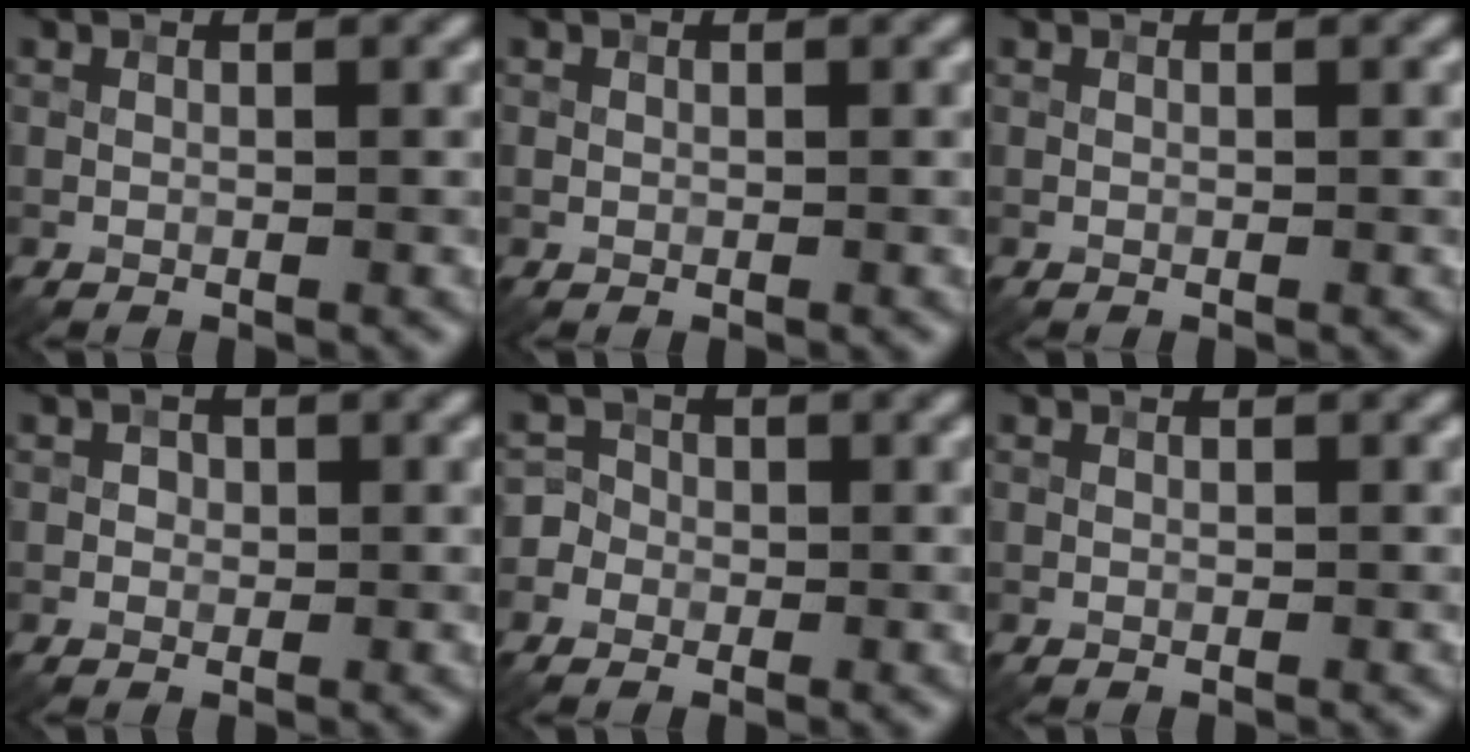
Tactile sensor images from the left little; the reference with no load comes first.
{"total": 0.0}
{"total": 0.0}
{"total": 0.9, "force": [0.1, 0.8, 0.3], "torque": [0.000, -0.003, 0.000]}
{"total": 2.8, "force": [-1.3, 2.5, 0.4], "torque": [0.011, 0.010, -0.045]}
{"total": 0.0}